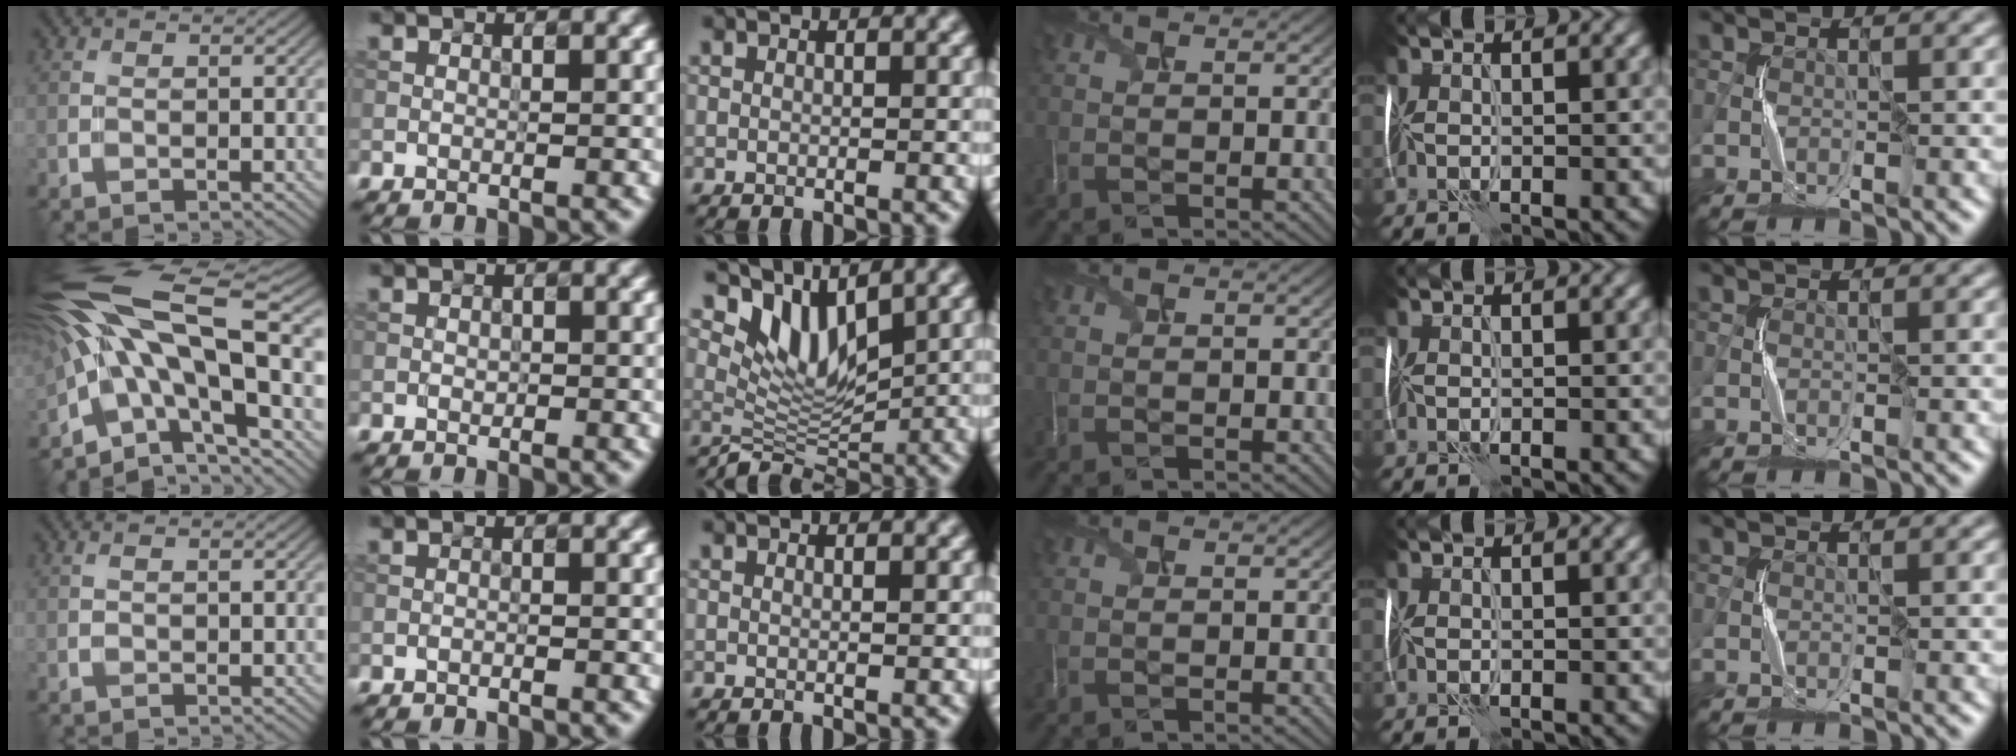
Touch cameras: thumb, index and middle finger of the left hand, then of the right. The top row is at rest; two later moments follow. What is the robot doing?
{"motion": "shake", "object": "plastic piggy bank"}